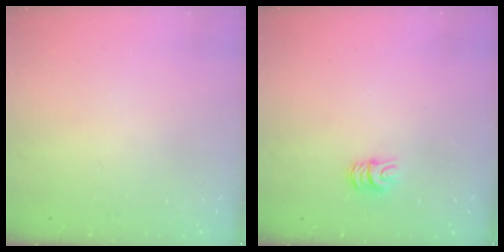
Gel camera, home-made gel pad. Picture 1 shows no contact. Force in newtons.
{"total": 6.0, "press": 6.0, "slide": 0.6}